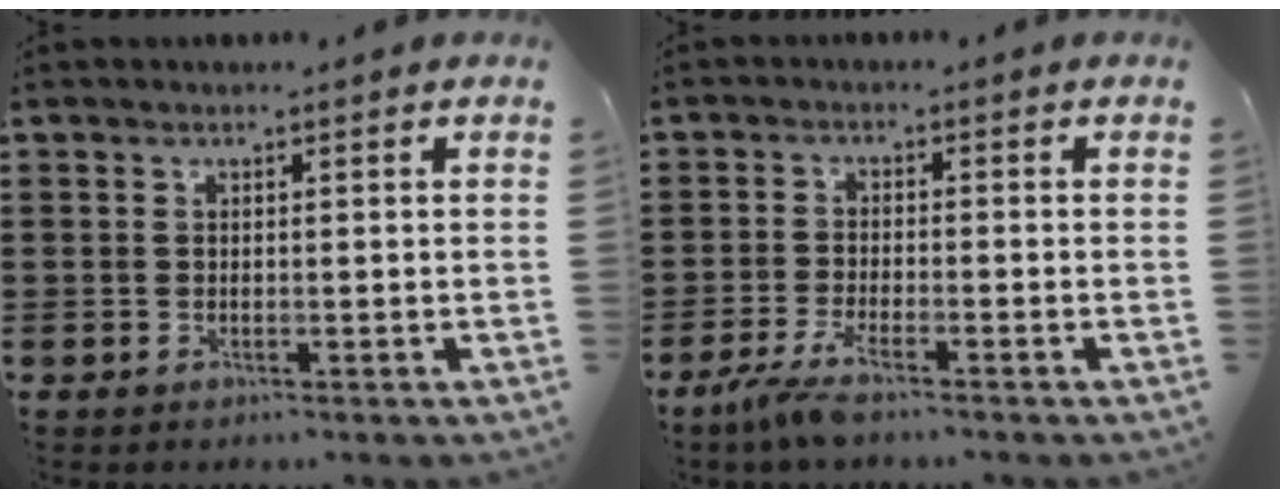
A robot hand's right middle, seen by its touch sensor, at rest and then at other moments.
{"total": 3.8, "force": [-2.9, 0.1, 2.4], "torque": [-0.069, -0.016, -0.060]}